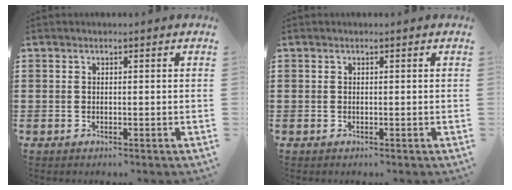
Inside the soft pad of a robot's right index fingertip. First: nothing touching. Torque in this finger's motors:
{"motor_torque": [0.03, 0.13, 0.00, 0.00]}